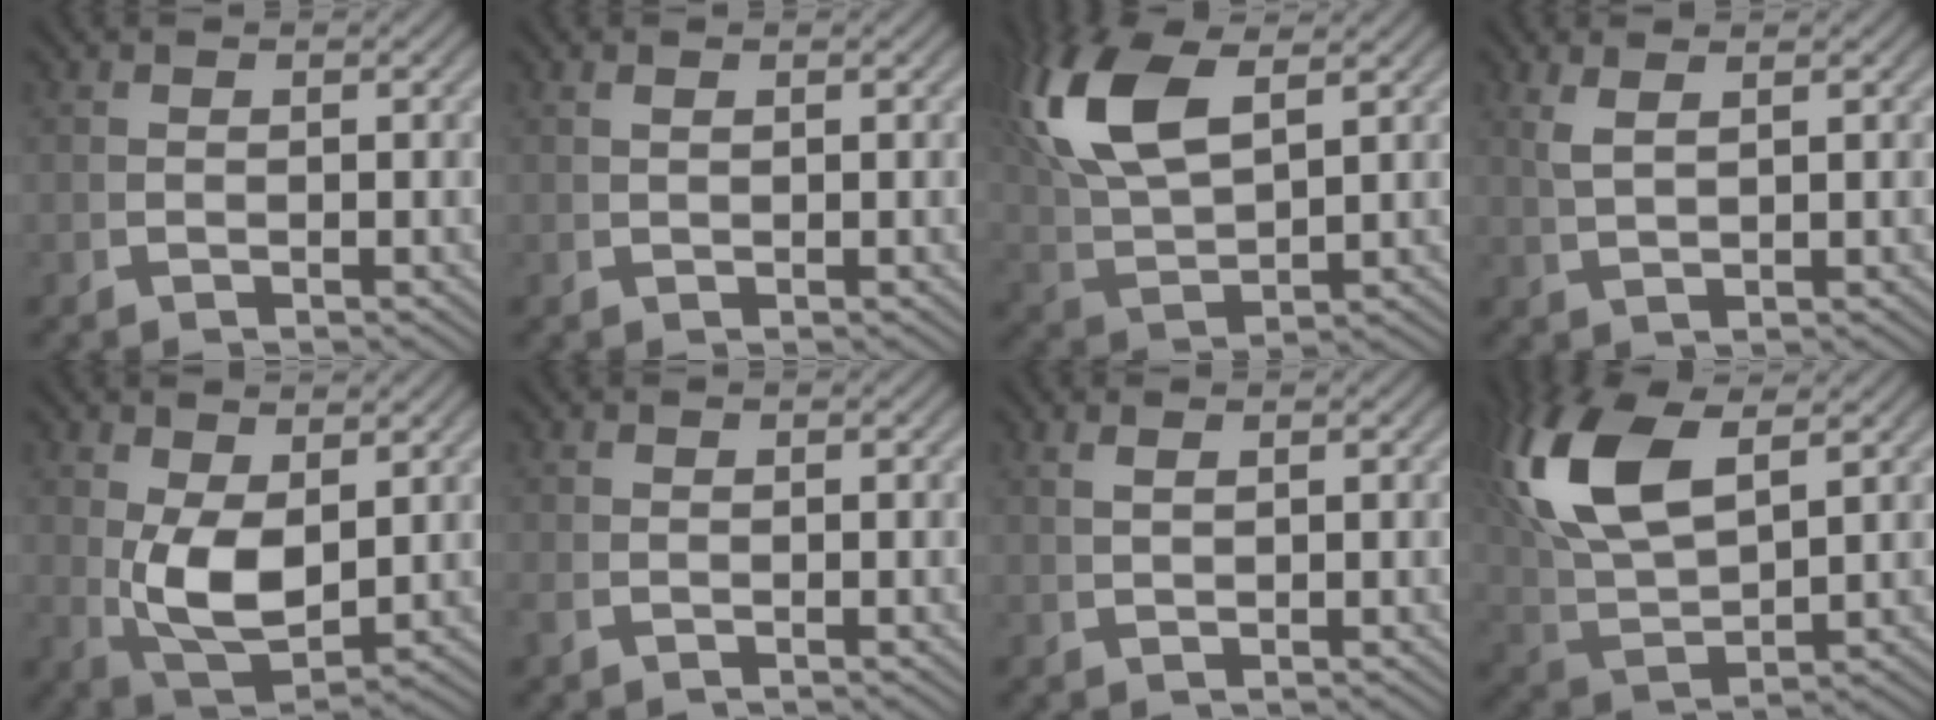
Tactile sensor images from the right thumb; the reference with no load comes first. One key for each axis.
{"total": 0.6, "fx": 0.5, "fy": -0.3, "fz": 0.1, "tx": -0.004, "ty": 0.001, "tz": 0.014}
{"total": 8.2, "fx": 3.1, "fy": 4.3, "fz": 6.3, "tx": -0.160, "ty": -0.005, "tz": 0.071}
{"total": 2.2, "fx": 1.7, "fy": -0.2, "fz": 1.3, "tx": -0.026, "ty": 0.005, "tz": 0.044}
{"total": 7.0, "fx": 0.4, "fy": 4.2, "fz": 5.6, "tx": -0.139, "ty": -0.042, "tz": 0.035}
{"total": 0.6, "fx": -0.1, "fy": 0.5, "fz": 0.3, "tx": -0.014, "ty": -0.003, "tz": -0.001}
{"total": 1.2, "fx": 1.0, "fy": -0.5, "fz": 0.5, "tx": -0.009, "ty": 0.007, "tz": 0.026}
{"total": 9.3, "fx": 3.0, "fy": 5.1, "fz": 7.2, "tx": -0.184, "ty": -0.007, "tz": 0.069}